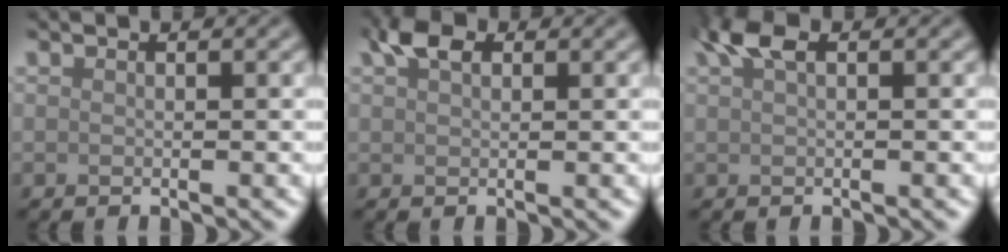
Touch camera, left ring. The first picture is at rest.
{"total": 2.7, "force": [1.5, 1.6, 1.7], "torque": [-0.032, 0.007, 0.024]}
{"total": 2.7, "force": [1.3, 1.1, 2.0], "torque": [-0.039, 0.007, 0.023]}